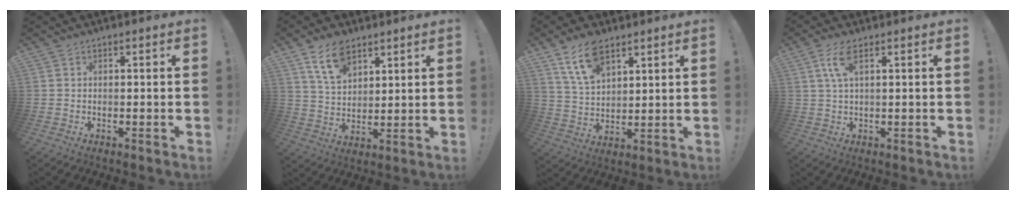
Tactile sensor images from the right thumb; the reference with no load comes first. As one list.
[{"total": 10.7, "force": [7.0, 5.8, 5.5], "torque": [-0.100, -0.026, 0.132]}, {"total": 10.9, "force": [7.2, 5.4, 6.1], "torque": [-0.116, -0.026, 0.137]}, {"total": 5.5, "force": [2.3, 1.6, 4.8], "torque": [-0.091, 0.002, 0.039]}]